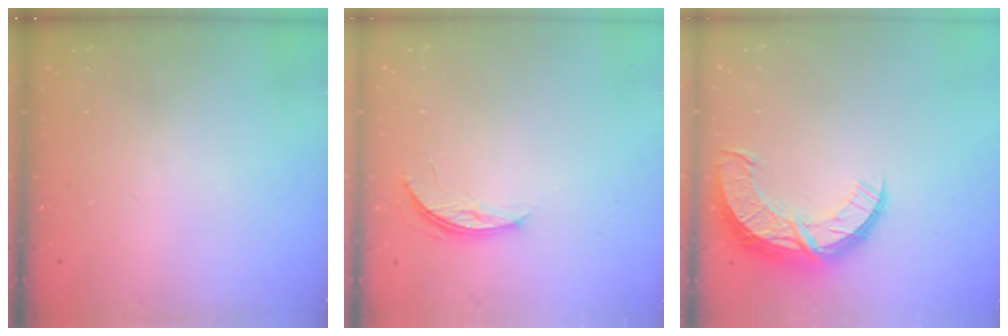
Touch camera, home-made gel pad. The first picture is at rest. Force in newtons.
{"total": 3.9, "press": 3.9, "slide": 0.4}
{"total": 12.8, "press": 12.7, "slide": 0.9}